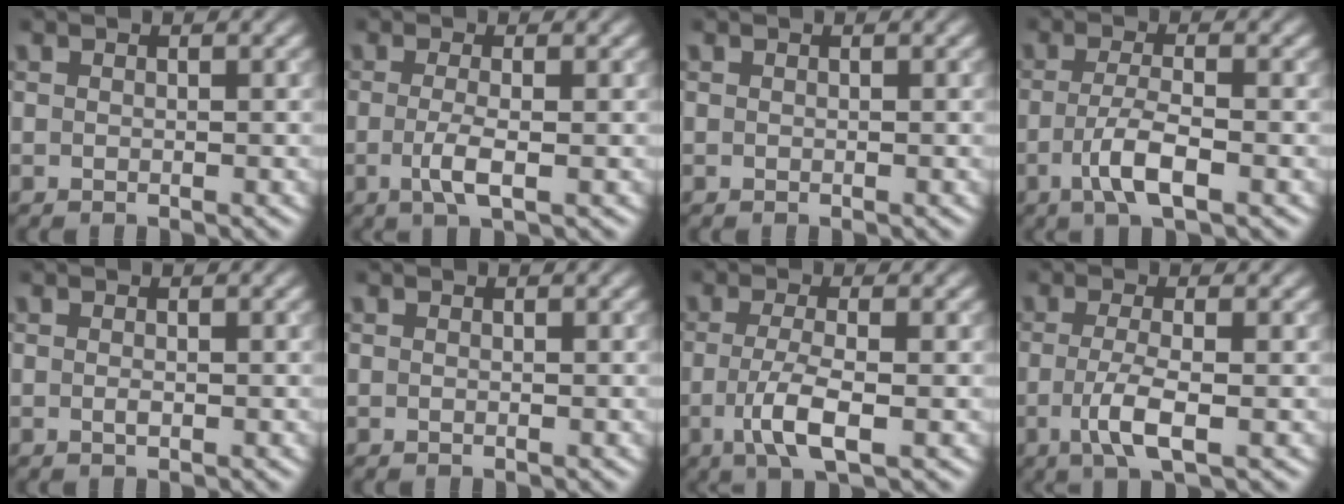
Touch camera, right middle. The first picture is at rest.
{"total": 2.7, "force": [-0.6, 0.7, 2.6], "torque": [-0.053, -0.005, -0.013]}
{"total": 0.0}
{"total": 3.8, "force": [-1.4, 0.9, 3.4], "torque": [-0.068, 0.002, -0.029]}
{"total": 0.5, "force": [-0.1, 0.1, 0.5], "torque": [-0.013, -0.001, -0.001]}
{"total": 0.0}
{"total": 4.1, "force": [-1.1, 1.1, 3.8], "torque": [-0.079, -0.005, -0.022]}
{"total": 3.7, "force": [-0.9, 0.9, 3.5], "torque": [-0.072, -0.006, -0.019]}